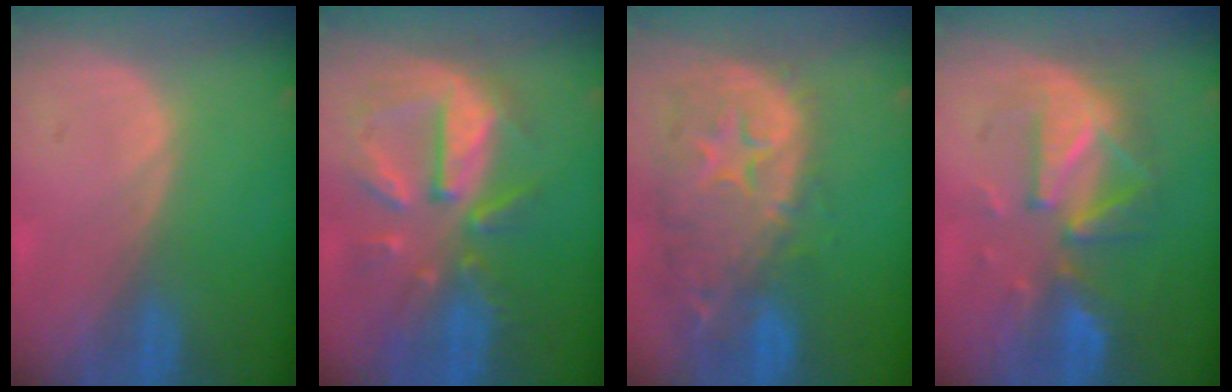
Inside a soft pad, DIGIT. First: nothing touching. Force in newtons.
{"total": 10.7, "press": 9.5, "slide": 5.0}
{"total": 14.1, "press": 11.4, "slide": 8.4}
{"total": 8.6, "press": 8.5, "slide": 1.2}